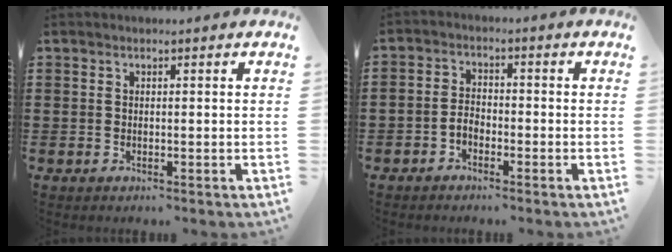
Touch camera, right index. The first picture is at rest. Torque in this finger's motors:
{"motor_torque": [1.07, 1.06, 0.33, 0.08]}